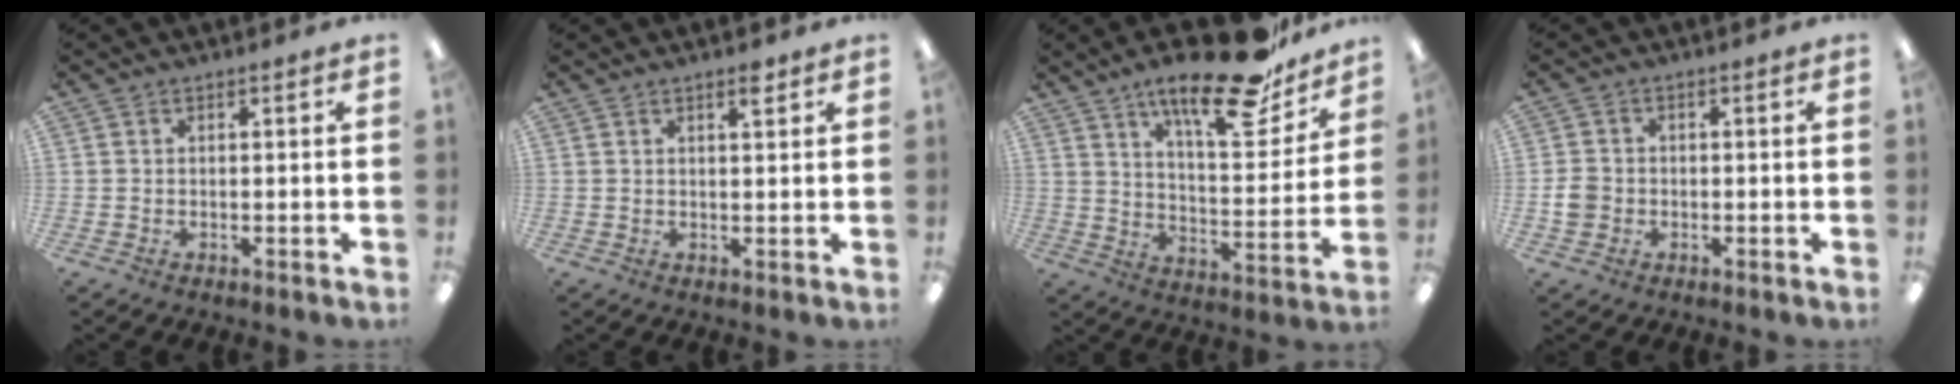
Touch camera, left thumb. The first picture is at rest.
{"total": 2.5, "force": [1.9, 0.6, 1.5], "torque": [-0.017, -0.006, 0.030]}
{"total": 22.0, "force": [15.8, 6.8, 13.8], "torque": [-0.210, -0.099, 0.260]}
{"total": 3.7, "force": [-0.7, 3.2, 1.6], "torque": [-0.024, 0.008, -0.011]}